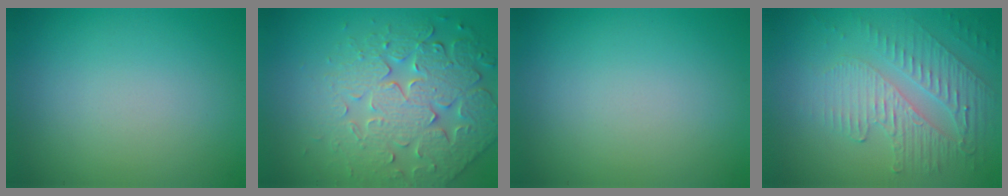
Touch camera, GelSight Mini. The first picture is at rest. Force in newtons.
{"total": 6.4, "press": 5.5, "slide": 3.4}
{"total": 0.0}
{"total": 5.8, "press": 3.4, "slide": 4.7}